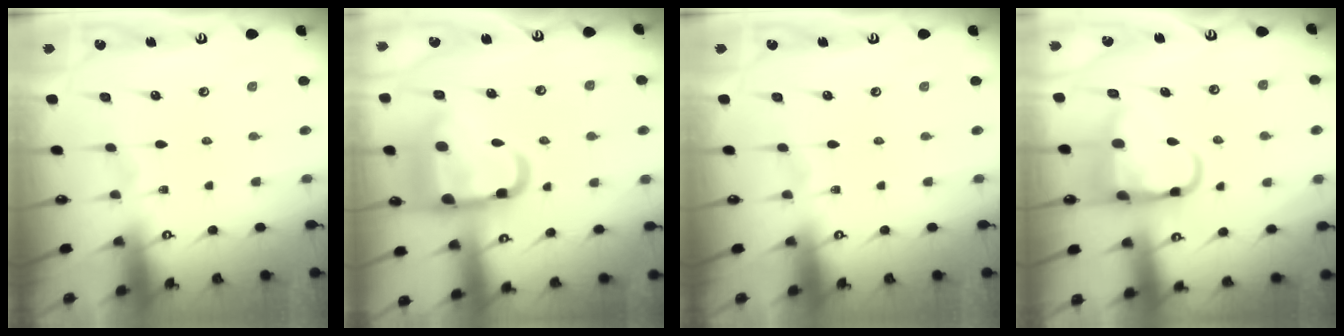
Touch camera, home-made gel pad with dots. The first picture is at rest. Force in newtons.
{"total": 18.0, "press": 17.9, "slide": 1.7}
{"total": 0.0}
{"total": 10.6, "press": 10.6, "slide": 1.1}